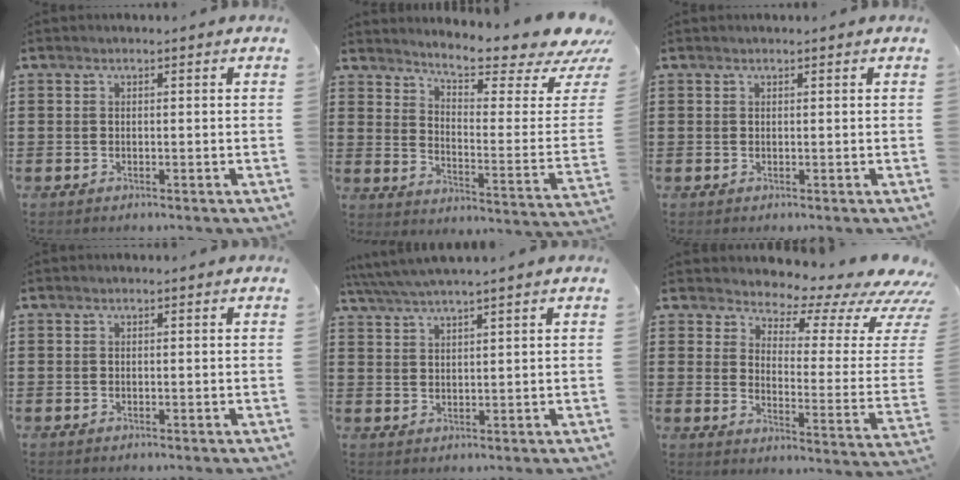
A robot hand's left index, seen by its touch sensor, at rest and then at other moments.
{"total": 7.3, "force": [6.4, 0.4, 3.5], "torque": [-0.072, -0.061, 0.103]}
{"total": 0.0}
{"total": 0.0}
{"total": 3.4, "force": [3.0, -0.4, 1.5], "torque": [-0.038, -0.006, 0.053]}
{"total": 4.8, "force": [4.1, 1.6, 2.1], "torque": [-0.042, -0.044, 0.062]}